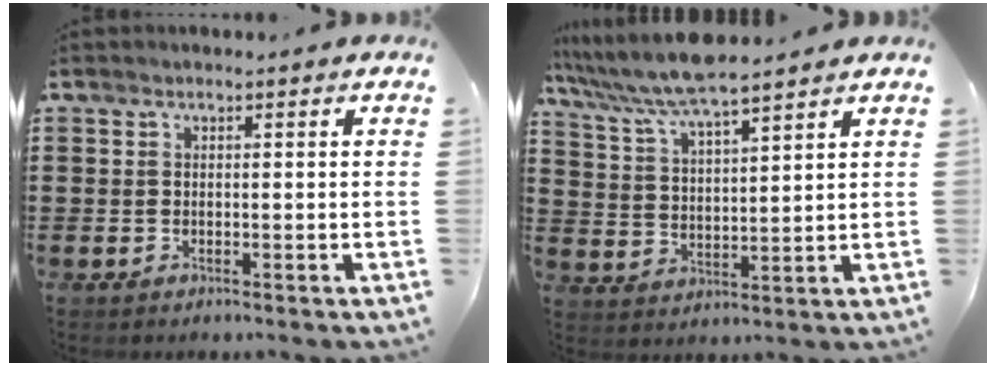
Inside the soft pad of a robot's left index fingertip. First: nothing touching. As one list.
[{"total": 6.9, "force": [6.2, 0.0, 3.2], "torque": [-0.083, -0.029, 0.107]}]